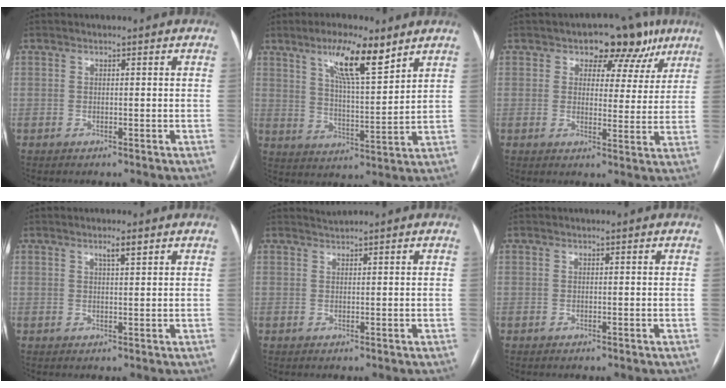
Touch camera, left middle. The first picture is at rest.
{"total": 10.7, "force": [6.9, 1.6, 8.0], "torque": [-0.142, 0.001, 0.118]}
{"total": 8.5, "force": [5.2, 5.3, 4.0], "torque": [-0.023, 0.015, 0.060]}
{"total": 1.9, "force": [1.2, 0.1, 1.4], "torque": [-0.028, 0.002, 0.020]}
{"total": 1.0, "force": [0.8, -0.5, -0.3], "torque": [-0.003, 0.003, 0.021]}
{"total": 0.0}